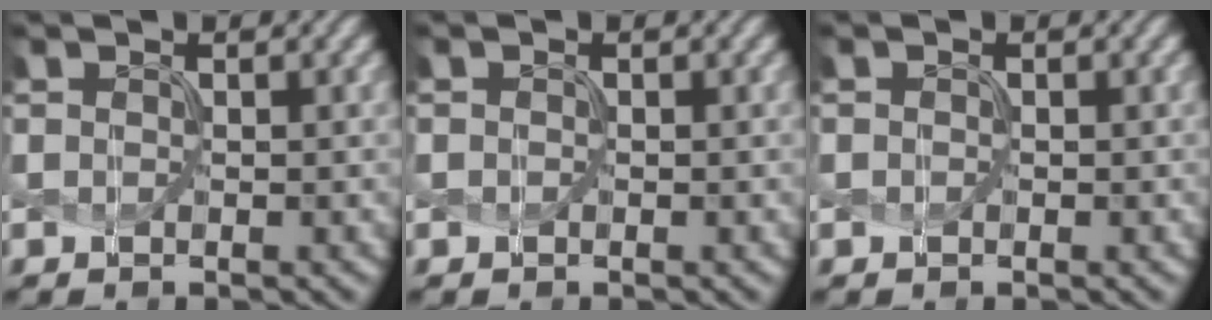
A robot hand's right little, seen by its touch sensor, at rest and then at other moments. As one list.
[{"total": 0.0}, {"total": 0.0}]